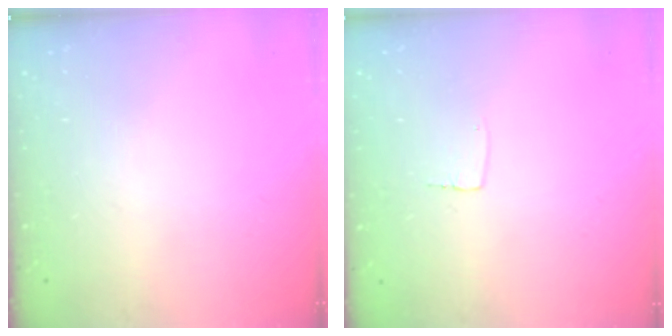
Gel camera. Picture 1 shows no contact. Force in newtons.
{"total": 2.6, "press": 2.6, "slide": 0.1}